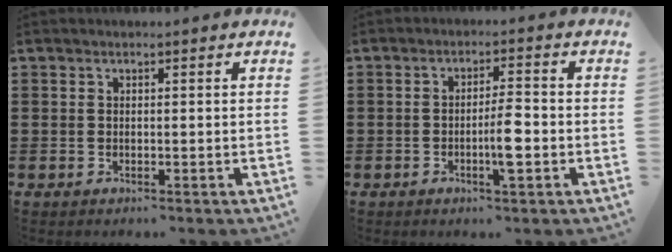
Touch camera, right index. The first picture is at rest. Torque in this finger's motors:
{"motor_torque": [0.64, 0.57, 0.07, 0.04]}